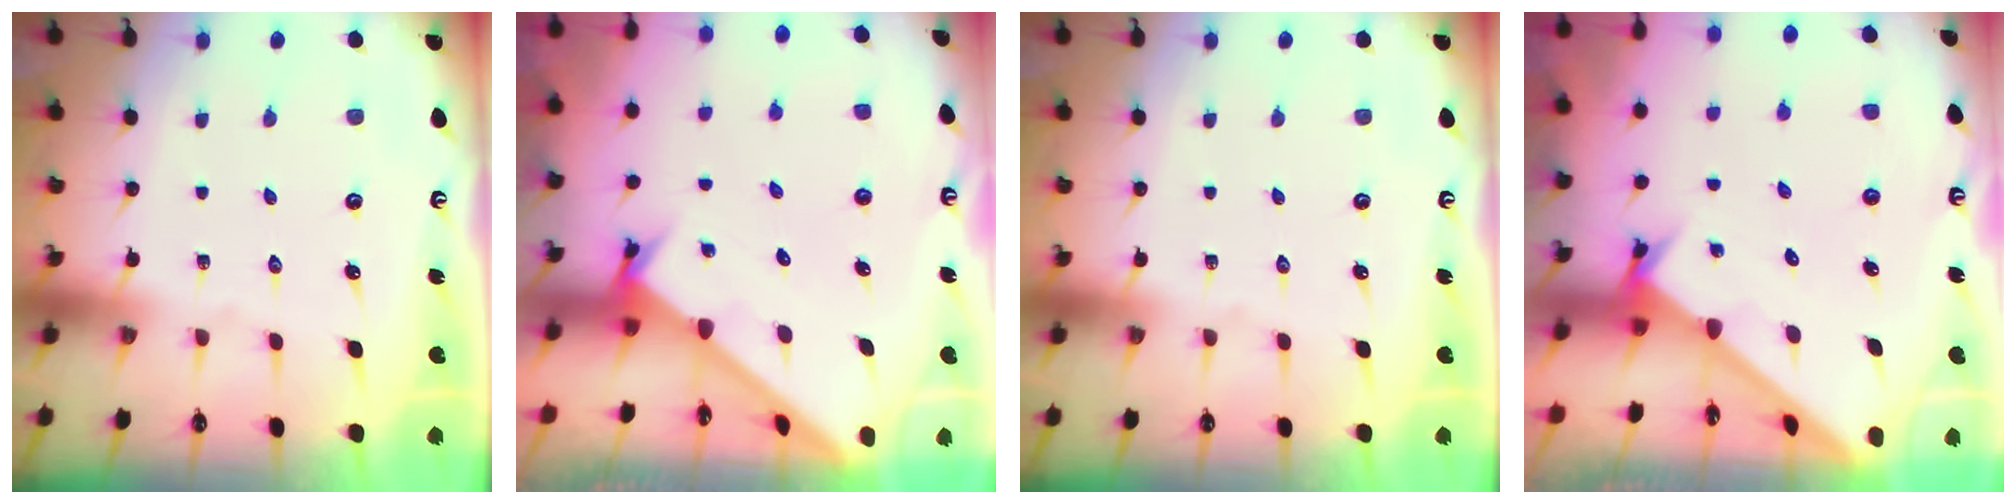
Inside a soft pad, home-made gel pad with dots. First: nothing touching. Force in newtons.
{"total": 2.1, "press": 2.1, "slide": 0.1}
{"total": 0.0}
{"total": 1.9, "press": 1.9, "slide": 0.1}